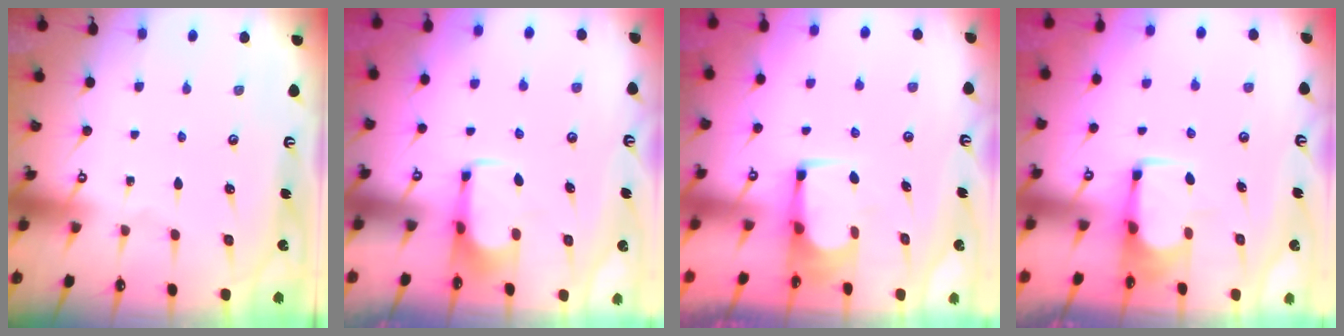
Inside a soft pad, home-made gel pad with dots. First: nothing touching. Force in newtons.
{"total": 1.9, "press": 1.8, "slide": 0.4}
{"total": 2.1, "press": 2.1, "slide": 0.1}
{"total": 1.9, "press": 1.6, "slide": 1.0}